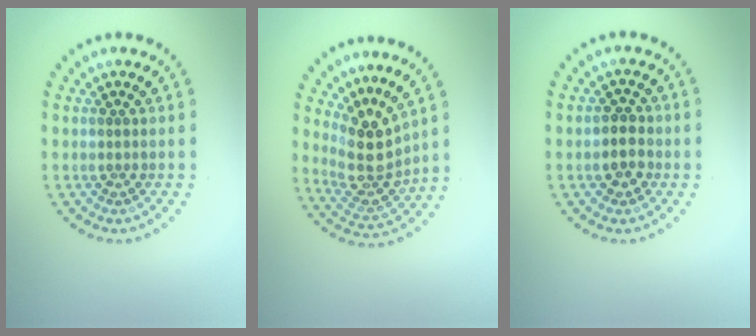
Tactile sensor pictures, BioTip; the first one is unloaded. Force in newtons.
{"total": 3.9, "press": 3.3, "slide": 2.0}
{"total": 2.2, "press": 2.1, "slide": 0.7}